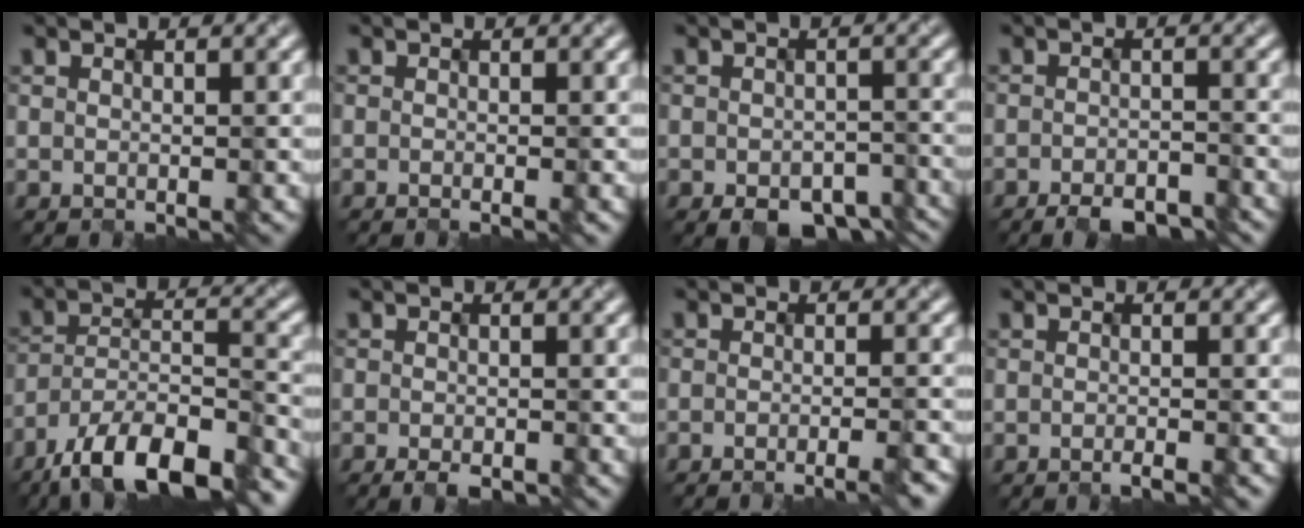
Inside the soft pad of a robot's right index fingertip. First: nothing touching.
{"total": 0.5, "force": [-0.4, 0.1, 0.4], "torque": [-0.002, 0.002, -0.013]}
{"total": 5.0, "force": [-3.5, 2.5, 2.5], "torque": [-0.029, -0.016, -0.046]}
{"total": 3.3, "force": [-2.9, 0.6, 1.5], "torque": [-0.019, -0.004, -0.044]}
{"total": 12.4, "force": [-9.9, 3.6, 6.5], "torque": [-0.108, -0.003, -0.163]}
{"total": 1.3, "force": [-1.1, 0.1, 0.8], "torque": [-0.012, -0.002, -0.017]}
{"total": 3.6, "force": [-1.9, 0.9, 2.9], "torque": [-0.017, -0.002, -0.030]}
{"total": 1.2, "force": [-0.8, 0.2, 0.8], "torque": [-0.008, -0.001, -0.018]}